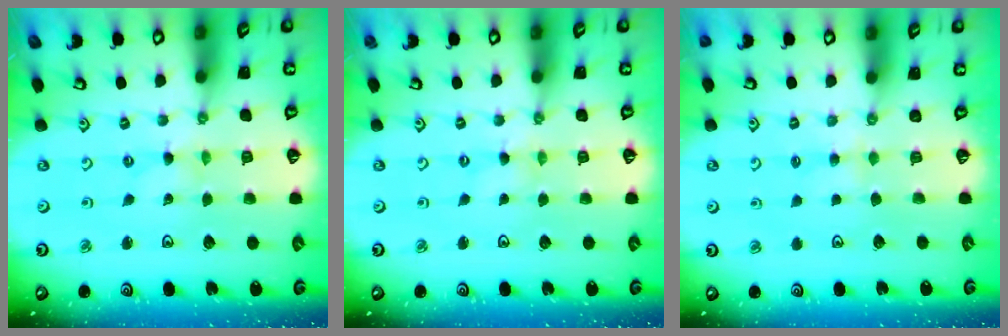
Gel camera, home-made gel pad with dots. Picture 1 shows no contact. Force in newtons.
{"total": 0.0}
{"total": 2.1, "press": 2.1, "slide": 0.4}